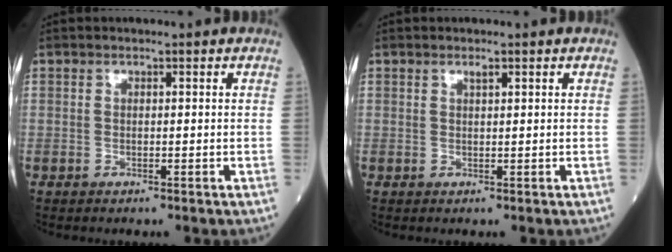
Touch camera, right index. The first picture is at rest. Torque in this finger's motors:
{"motor_torque": [0.20, 0.06, -0.01, 0.02]}